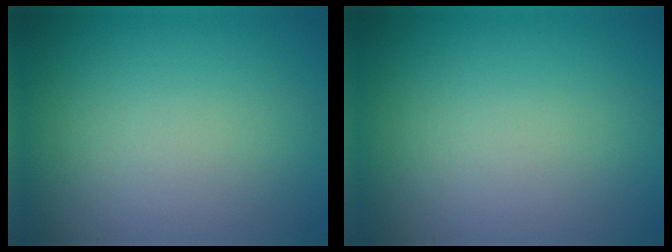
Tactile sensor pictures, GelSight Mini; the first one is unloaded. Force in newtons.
{"total": 0.0}